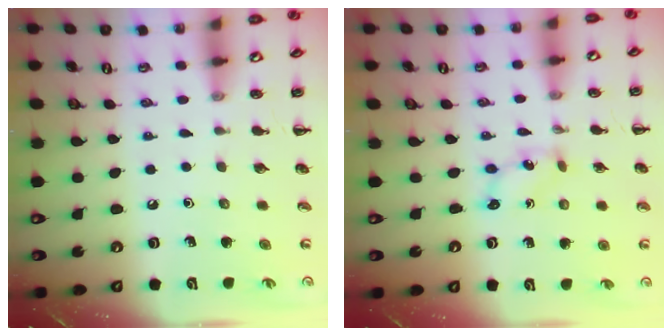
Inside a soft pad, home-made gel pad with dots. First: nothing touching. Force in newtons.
{"total": 1.8, "press": 1.8, "slide": 0.3}